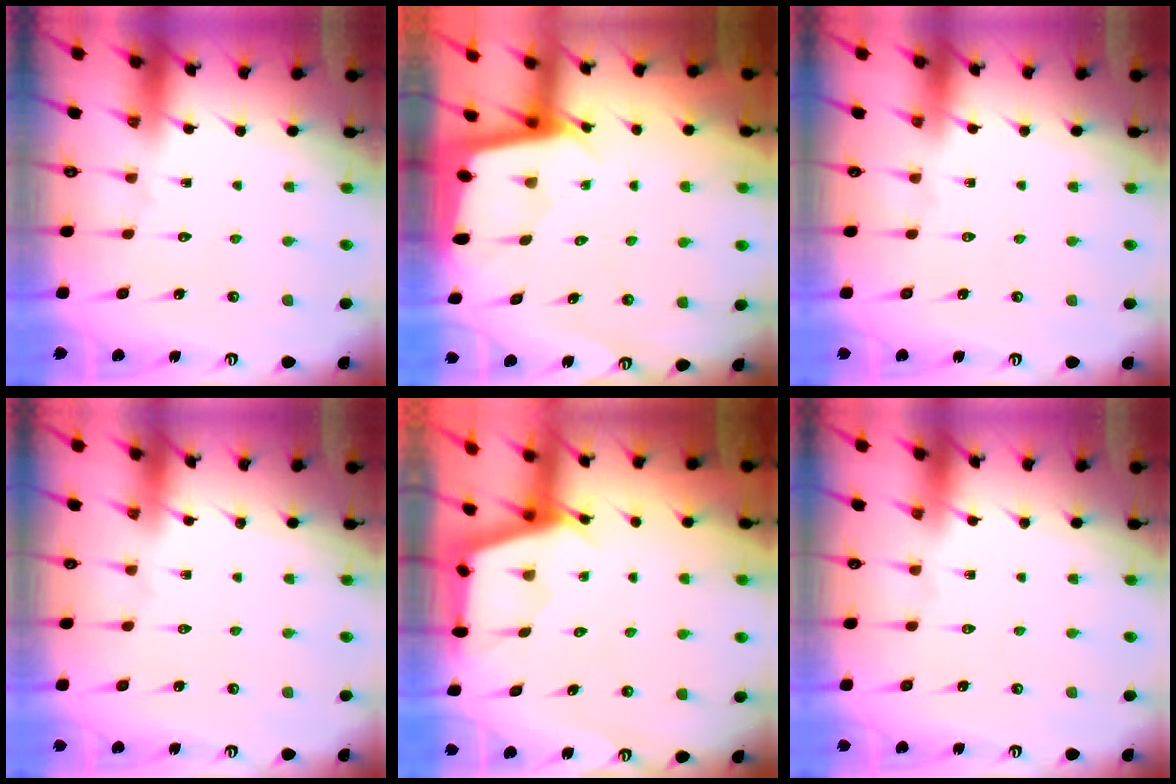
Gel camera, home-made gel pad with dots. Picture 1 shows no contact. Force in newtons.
{"total": 1.9, "press": 1.9, "slide": 0.1}
{"total": 0.0}
{"total": 0.0}
{"total": 2.6, "press": 2.6, "slide": 0.3}
{"total": 0.0}